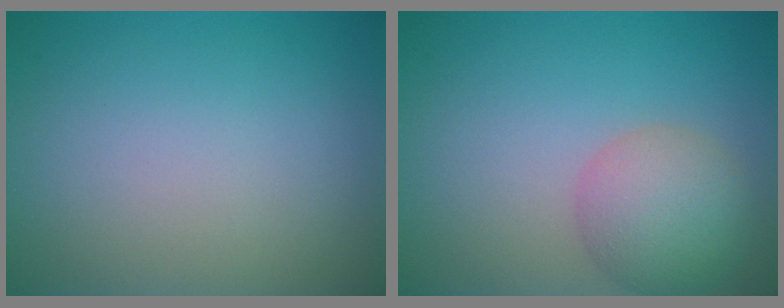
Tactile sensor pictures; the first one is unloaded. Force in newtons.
{"total": 4.8, "press": 4.8, "slide": 0.2}